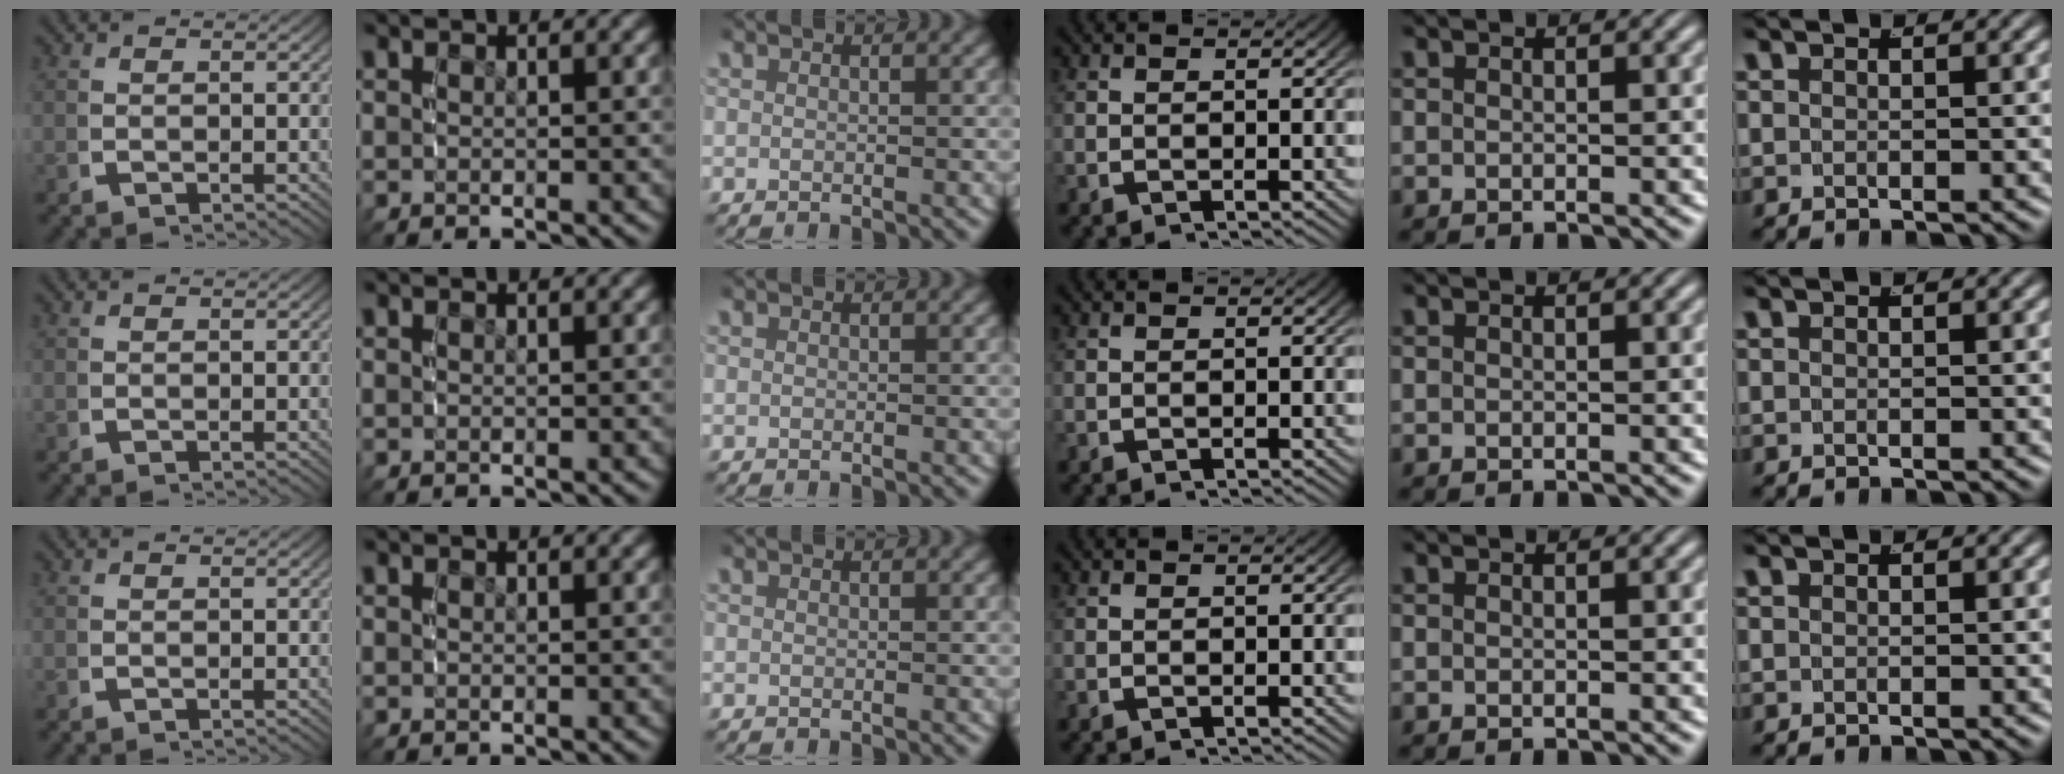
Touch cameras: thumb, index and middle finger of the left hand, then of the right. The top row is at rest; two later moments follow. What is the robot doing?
{"motion": "reach", "object": "string"}